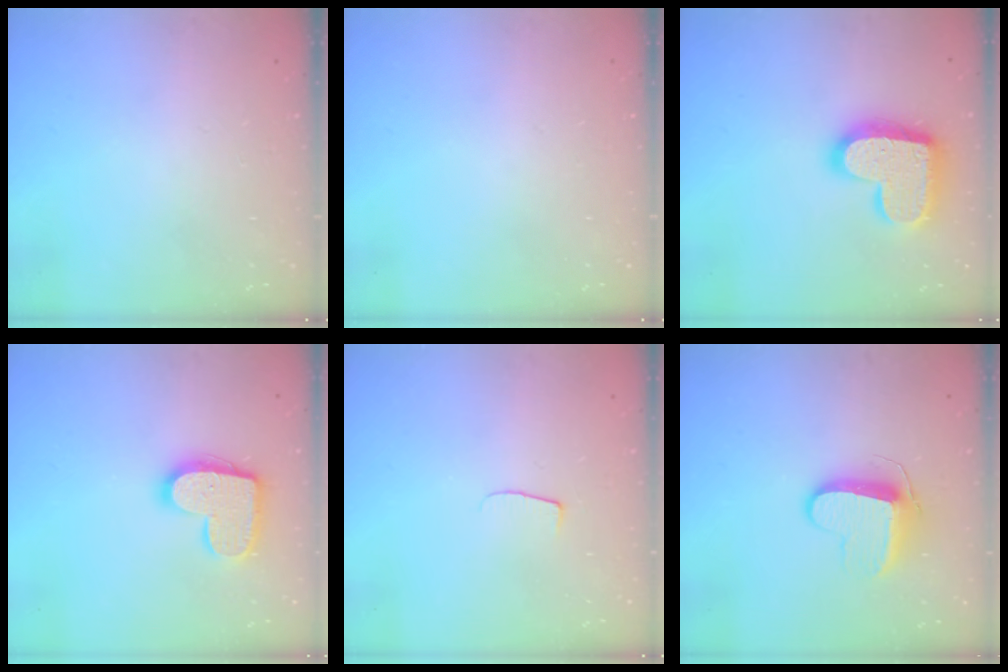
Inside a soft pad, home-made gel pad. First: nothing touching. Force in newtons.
{"total": 0.0}
{"total": 19.0, "press": 19.0, "slide": 1.1}
{"total": 14.5, "press": 14.5, "slide": 0.7}
{"total": 4.3, "press": 4.3, "slide": 0.5}
{"total": 9.9, "press": 9.9, "slide": 0.3}